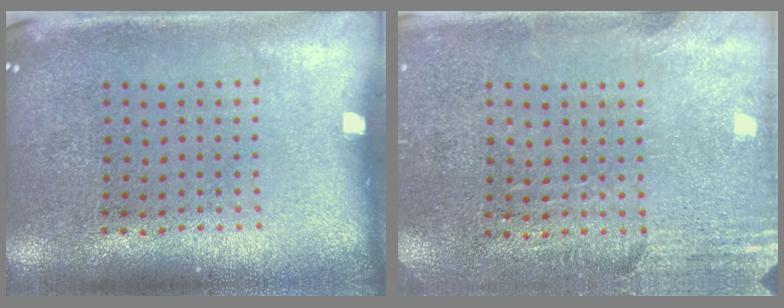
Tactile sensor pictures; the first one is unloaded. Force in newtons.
{"total": 2.7, "press": 2.4, "slide": 1.4}